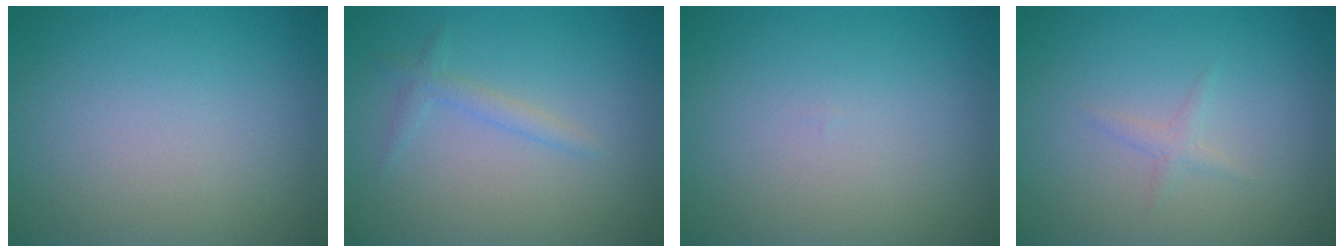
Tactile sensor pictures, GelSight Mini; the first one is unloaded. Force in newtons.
{"total": 1.3, "press": 1.3, "slide": 0.1}
{"total": 0.0}
{"total": 0.9, "press": 0.9, "slide": 0.1}